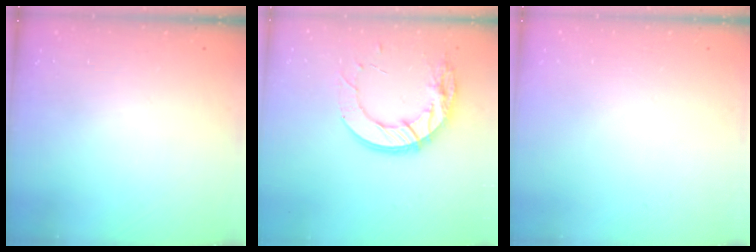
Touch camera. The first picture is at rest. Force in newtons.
{"total": 15.6, "press": 15.5, "slide": 1.4}
{"total": 0.0}